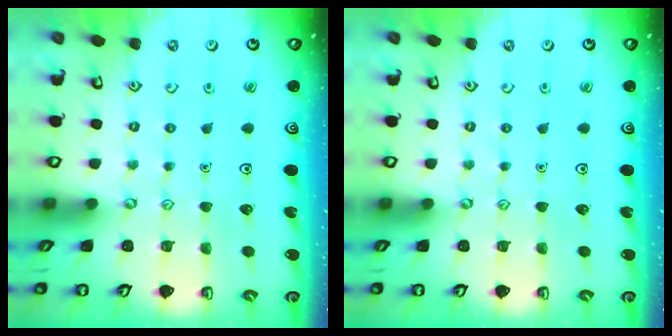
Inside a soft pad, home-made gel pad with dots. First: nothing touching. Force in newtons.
{"total": 0.0}